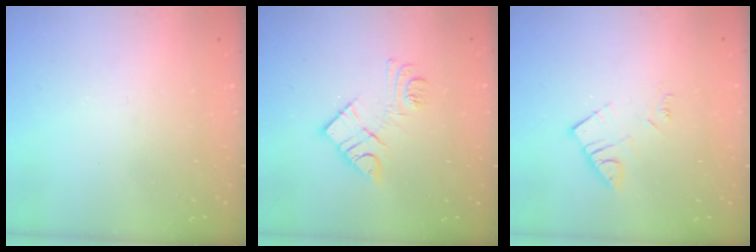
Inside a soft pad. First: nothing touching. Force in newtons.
{"total": 11.0, "press": 11.0, "slide": 0.6}
{"total": 4.4, "press": 4.4, "slide": 0.2}